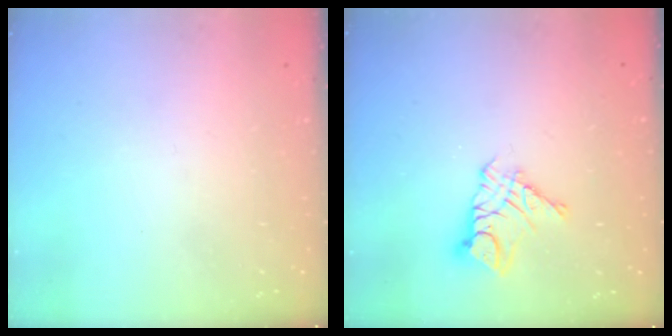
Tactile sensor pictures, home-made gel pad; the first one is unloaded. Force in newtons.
{"total": 9.3, "press": 9.3, "slide": 0.7}